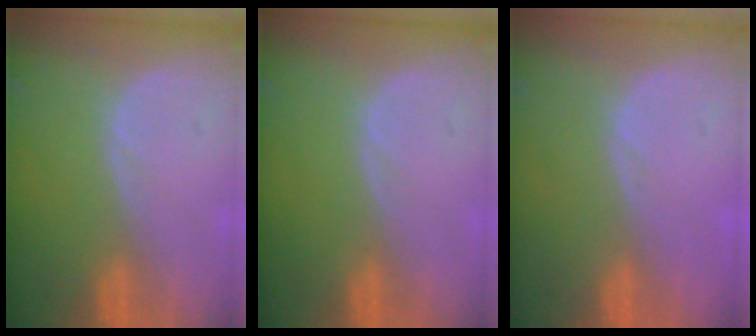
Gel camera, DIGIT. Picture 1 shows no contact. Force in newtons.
{"total": 0.0}
{"total": 0.5, "press": 0.0, "slide": 0.5}